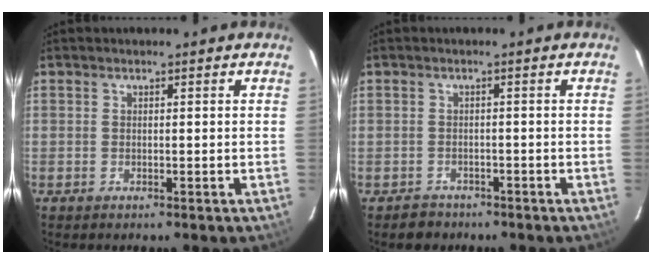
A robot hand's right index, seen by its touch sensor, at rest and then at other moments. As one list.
[{"total": 3.0, "force": [-1.9, 2.2, -0.2], "torque": [0.003, 0.014, -0.027]}]